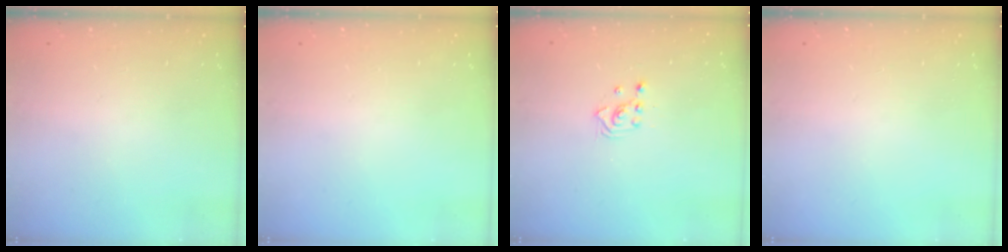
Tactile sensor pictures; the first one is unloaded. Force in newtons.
{"total": 0.0}
{"total": 2.5, "press": 2.5, "slide": 0.3}
{"total": 0.0}